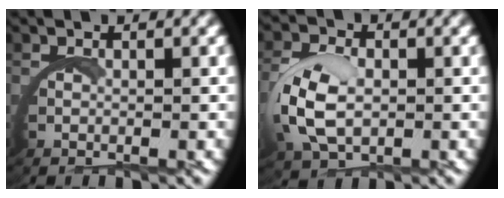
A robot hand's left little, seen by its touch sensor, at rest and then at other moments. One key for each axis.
{"total": 4.1, "fx": 0.6, "fy": 2.4, "fz": 3.3, "tx": -0.094, "ty": 0.001, "tz": 0.014}